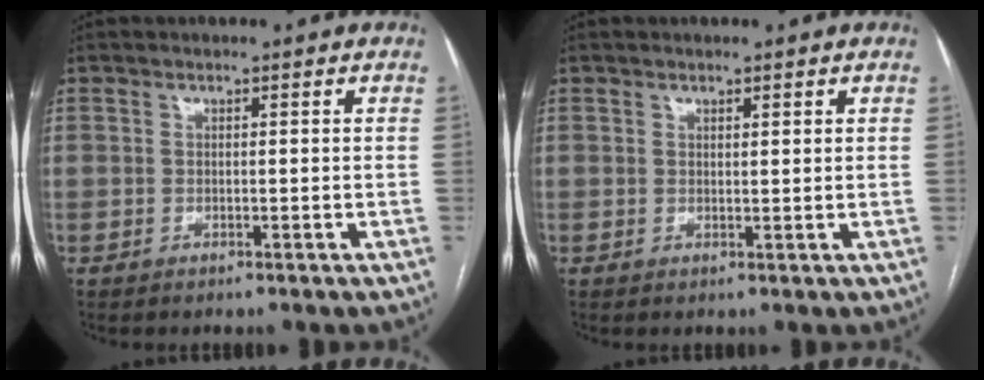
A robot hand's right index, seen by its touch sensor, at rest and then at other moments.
{"total": 0.9, "force": [0.7, 0.1, 0.5], "torque": [-0.009, -0.003, 0.011]}